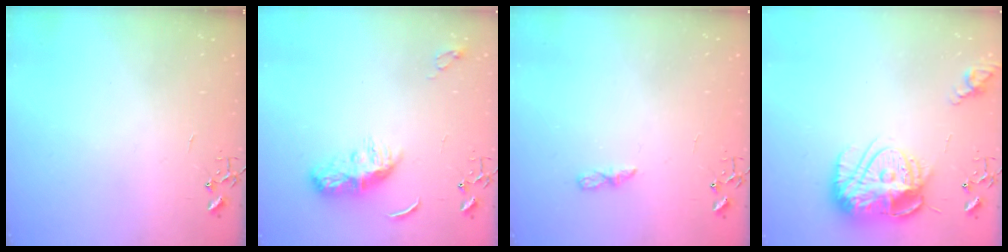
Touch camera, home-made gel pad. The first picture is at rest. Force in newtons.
{"total": 8.7, "press": 8.7, "slide": 0.3}
{"total": 5.5, "press": 5.4, "slide": 0.4}
{"total": 17.2, "press": 17.2, "slide": 1.4}